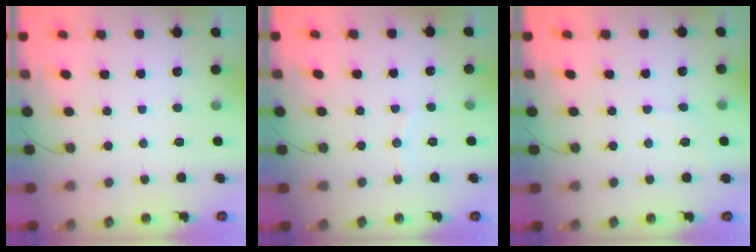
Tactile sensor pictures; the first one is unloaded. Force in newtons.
{"total": 5.1, "press": 5.1, "slide": 0.5}
{"total": 3.7, "press": 3.6, "slide": 0.4}